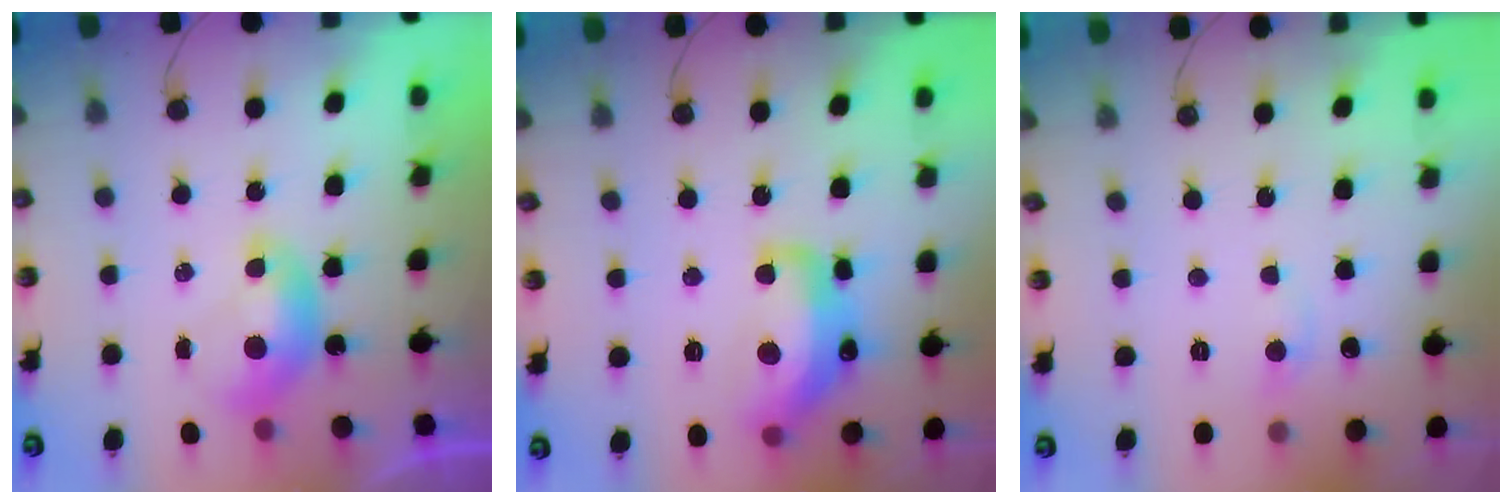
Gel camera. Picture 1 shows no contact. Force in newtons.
{"total": 10.9, "press": 10.8, "slide": 0.8}
{"total": 1.3, "press": 1.0, "slide": 0.8}